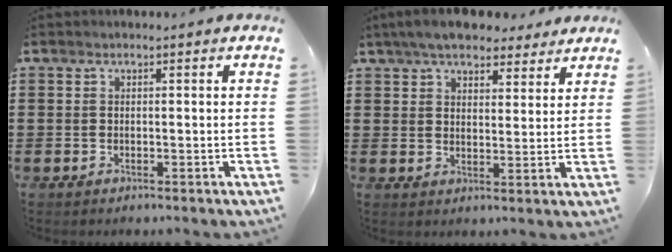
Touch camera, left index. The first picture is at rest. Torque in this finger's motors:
{"motor_torque": [0.96, -1.18, 0.25, 0.11]}